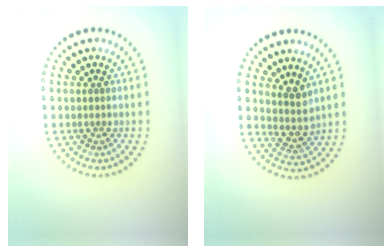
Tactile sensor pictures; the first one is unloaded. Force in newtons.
{"total": 2.5, "press": 1.9, "slide": 1.6}